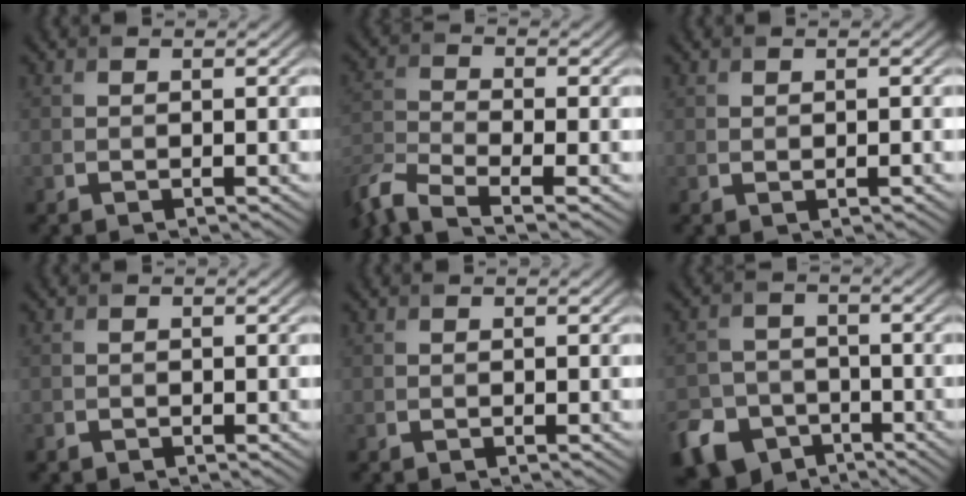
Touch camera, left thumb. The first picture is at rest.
{"total": 7.0, "force": [-5.2, 1.9, 4.3], "torque": [-0.106, -0.016, -0.114]}
{"total": 0.7, "force": [0.2, 0.3, 0.5], "torque": [-0.008, -0.002, 0.004]}
{"total": 0.6, "force": [-0.4, 0.5, 0.1], "torque": [-0.005, -0.003, -0.009]}
{"total": 0.0}
{"total": 9.5, "force": [-5.7, 6.8, 3.4], "torque": [-0.080, -0.024, -0.110]}